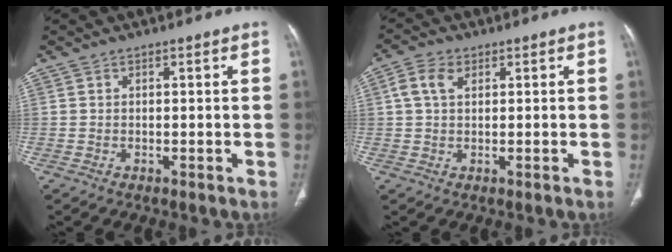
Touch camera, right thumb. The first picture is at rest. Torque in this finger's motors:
{"motor_torque": [1.18, -0.37, 0.80, -0.39, 0.16]}